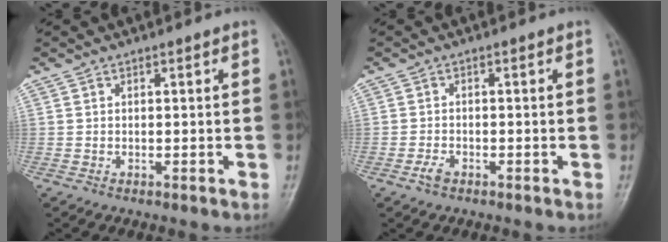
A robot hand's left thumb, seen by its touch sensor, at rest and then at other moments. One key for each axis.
{"total": 1.7, "fx": -1.0, "fy": 0.9, "fz": 1.0, "tx": -0.026, "ty": 0.003, "tz": -0.021}